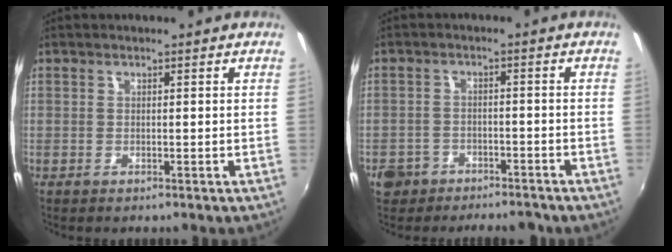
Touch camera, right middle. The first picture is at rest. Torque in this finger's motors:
{"motor_torque": [-0.11, -0.41, 0.04, 0.01]}